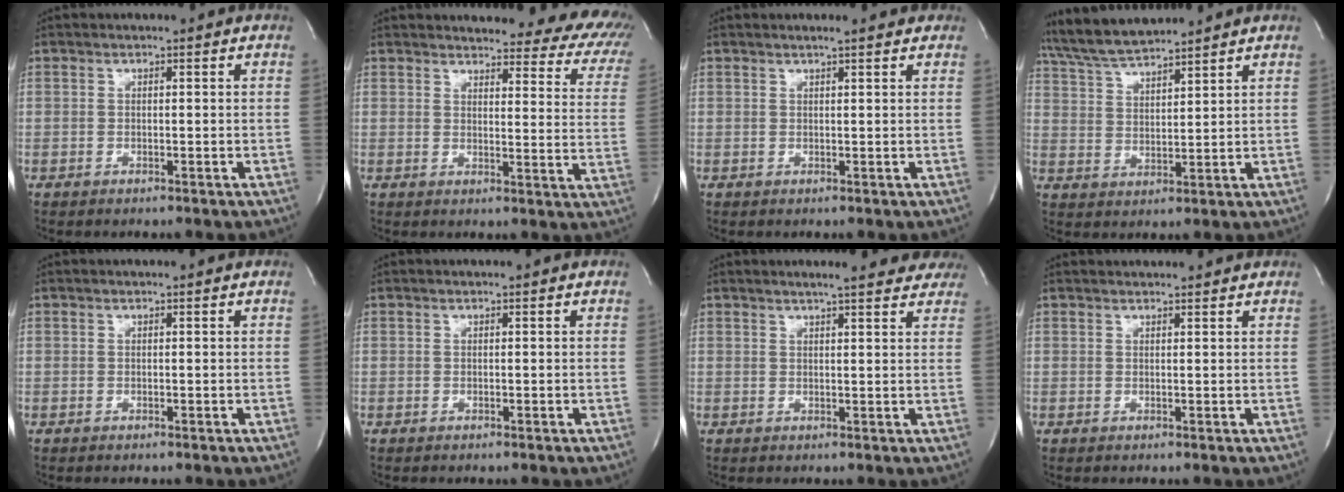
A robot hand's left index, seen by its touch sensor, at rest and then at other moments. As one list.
[{"total": 18.5, "force": [16.7, 4.7, 6.6], "torque": [-0.050, -0.063, 0.157]}, {"total": 2.9, "force": [2.5, 0.5, 1.5], "torque": [-0.022, 0.011, 0.028]}, {"total": 9.1, "force": [8.5, 0.0, 3.1], "torque": [-0.068, 0.021, 0.164]}, {"total": 0.0}, {"total": 0.0}, {"total": 10.2, "force": [9.2, 2.1, 3.9], "torque": [-0.033, 0.002, 0.091]}, {"total": 4.8, "force": [4.7, 0.6, 1.0], "torque": [-0.011, 0.024, 0.053]}]